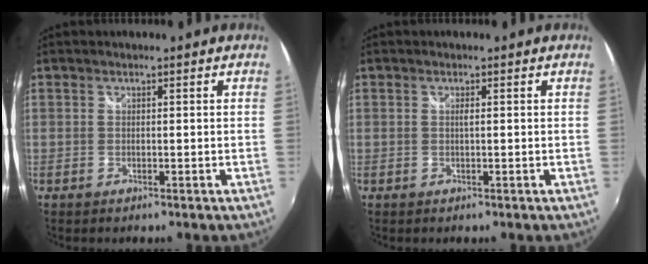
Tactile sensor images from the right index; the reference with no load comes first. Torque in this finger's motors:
{"motor_torque": [0.50, 0.14, 0.15, 0.02]}